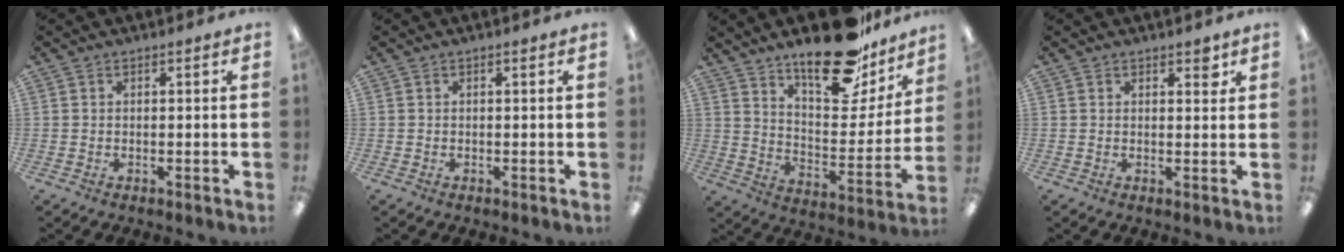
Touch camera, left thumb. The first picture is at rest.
{"total": 0.0}
{"total": 21.9, "force": [16.8, 8.3, 11.3], "torque": [-0.157, -0.115, 0.281]}
{"total": 2.4, "force": [1.7, 1.1, 1.3], "torque": [-0.005, -0.007, 0.024]}